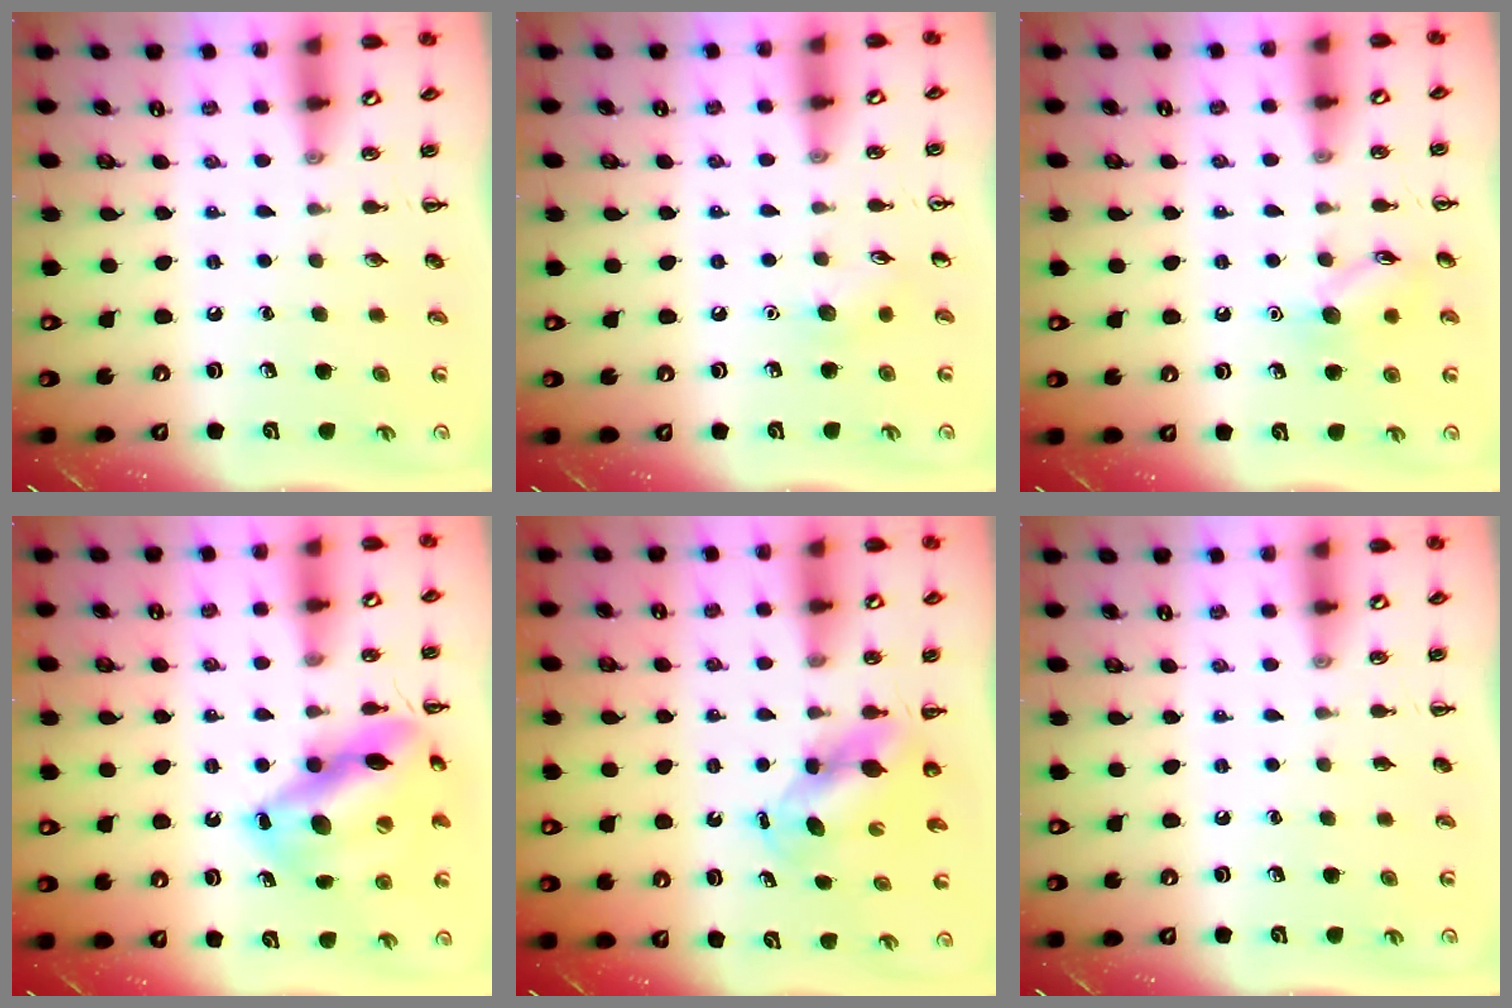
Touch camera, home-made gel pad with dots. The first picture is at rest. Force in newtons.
{"total": 5.1, "press": 4.9, "slide": 1.3}
{"total": 8.6, "press": 8.6, "slide": 0.9}
{"total": 16.9, "press": 16.8, "slide": 1.8}
{"total": 6.5, "press": 6.4, "slide": 1.1}
{"total": 0.0}